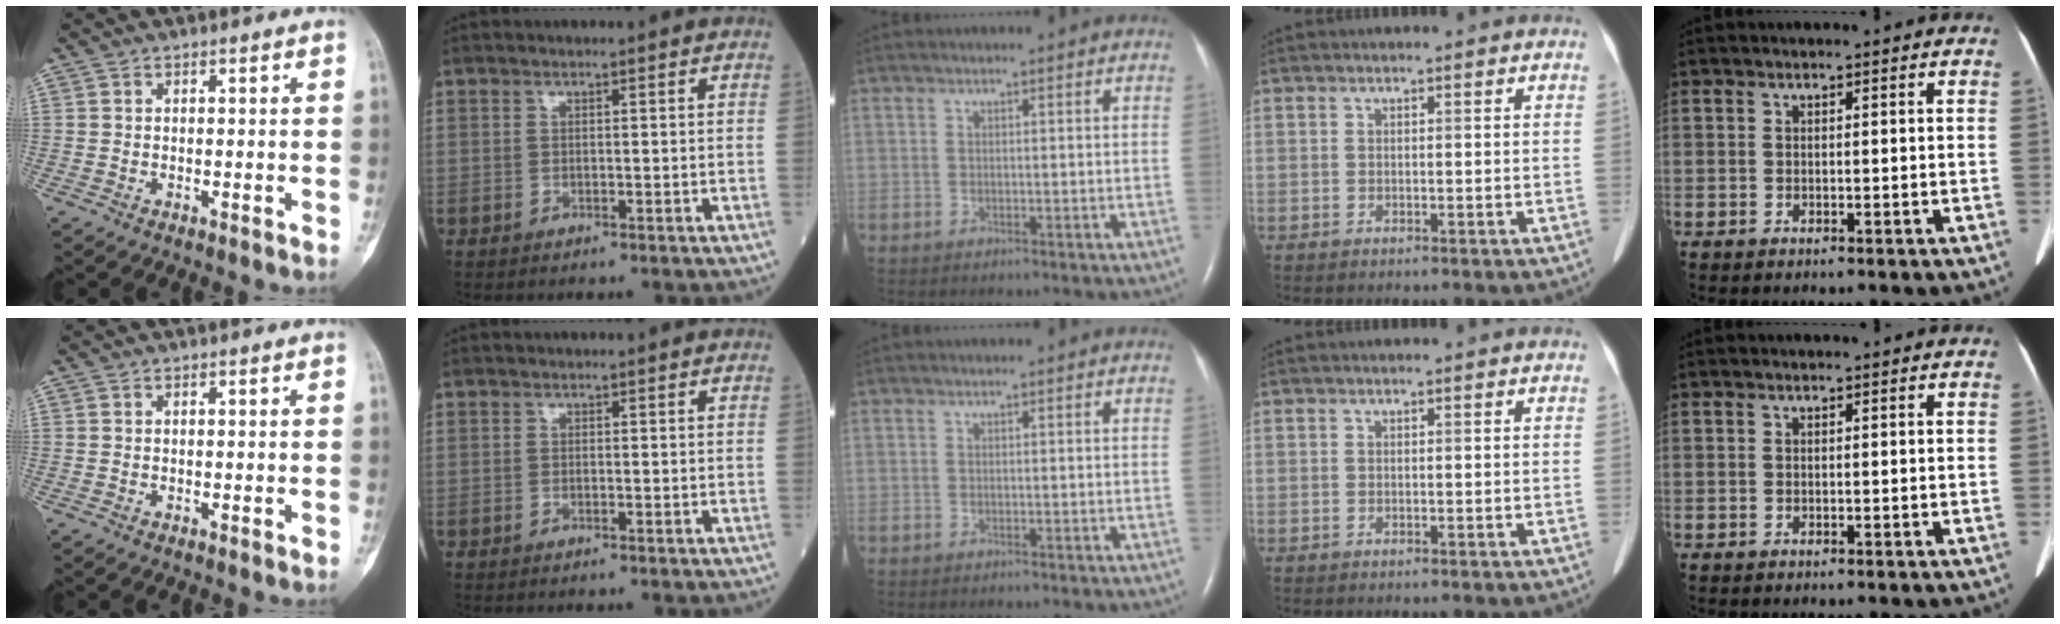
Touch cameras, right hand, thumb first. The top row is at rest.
{}